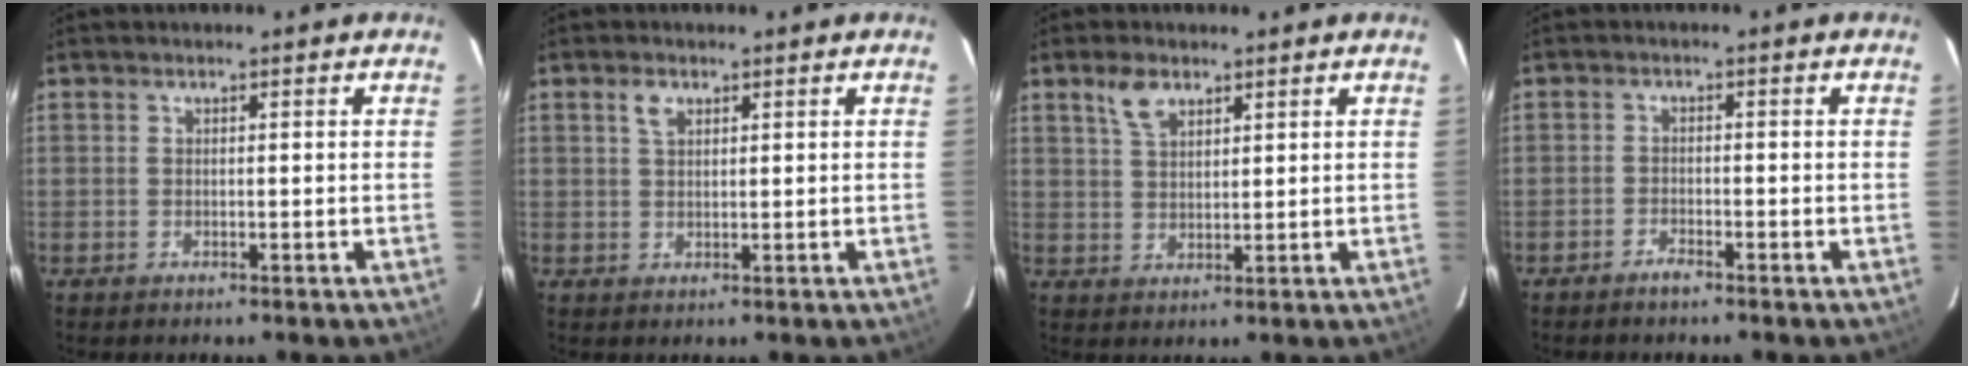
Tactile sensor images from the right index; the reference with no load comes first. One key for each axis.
{"total": 2.2, "fx": 1.2, "fy": 1.3, "fz": 1.4, "tx": -0.026, "ty": 0.006, "tz": 0.022}
{"total": 4.6, "fx": 2.9, "fy": 2.4, "fz": 2.7, "tx": -0.049, "ty": 0.009, "tz": 0.059}
{"total": 1.8, "fx": -1.6, "fy": 0.4, "fz": 0.6, "tx": -0.021, "ty": 0.001, "tz": -0.033}